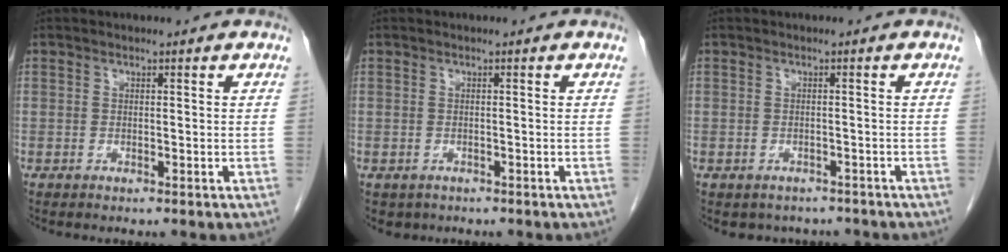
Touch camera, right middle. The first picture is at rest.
{"total": 1.9, "force": [-1.1, 1.4, 0.4], "torque": [-0.008, 0.001, -0.010]}
{"total": 4.3, "force": [-3.7, 2.2, 0.3], "torque": [0.003, 0.012, -0.043]}